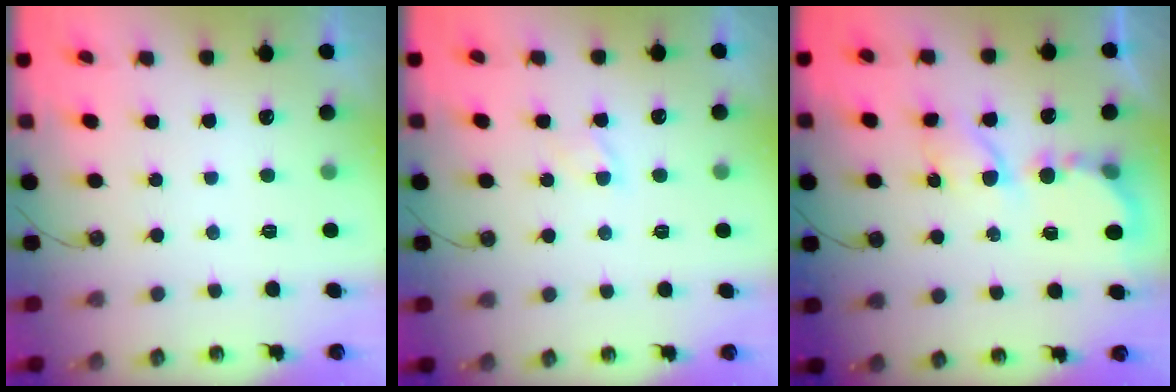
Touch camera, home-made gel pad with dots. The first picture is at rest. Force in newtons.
{"total": 2.3, "press": 2.2, "slide": 0.3}
{"total": 7.3, "press": 7.3, "slide": 0.5}